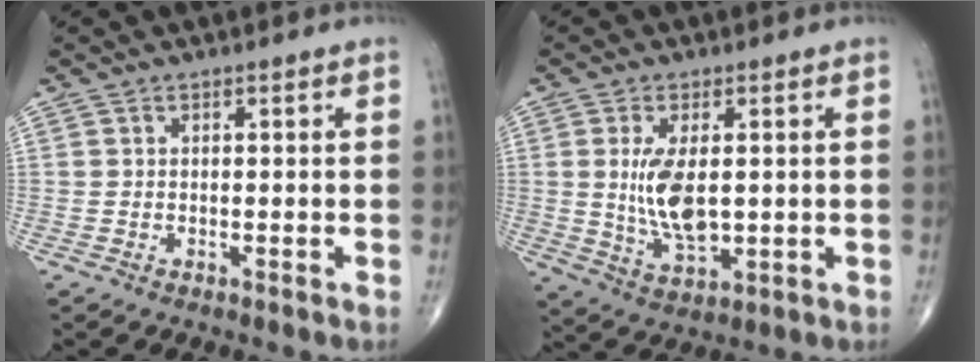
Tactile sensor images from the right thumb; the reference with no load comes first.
{"total": 9.4, "force": [0.8, 4.5, 8.2], "torque": [-0.155, -0.018, 0.026]}